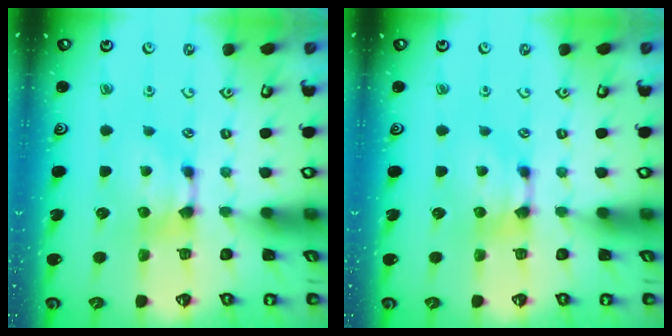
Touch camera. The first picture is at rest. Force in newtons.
{"total": 0.0}